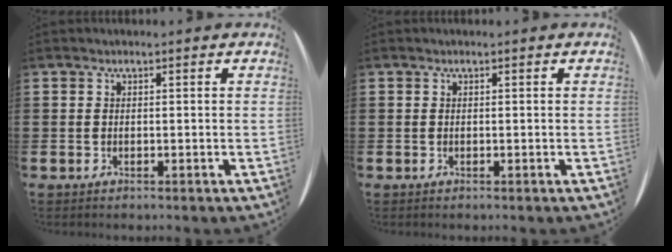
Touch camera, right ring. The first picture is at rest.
{"total": 0.0}